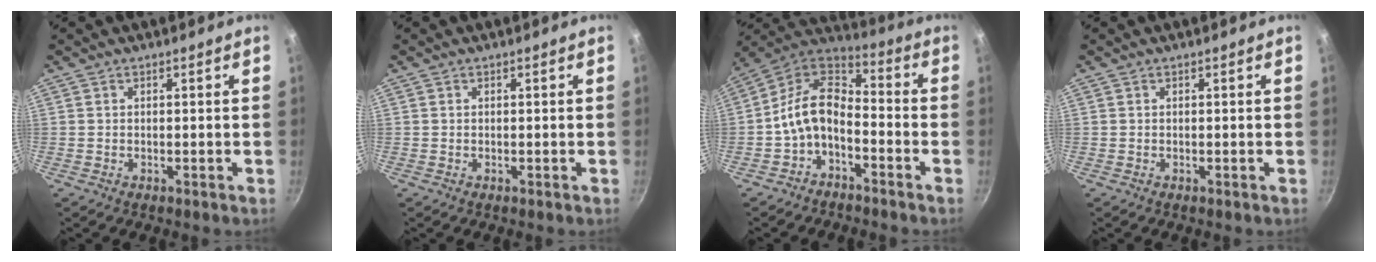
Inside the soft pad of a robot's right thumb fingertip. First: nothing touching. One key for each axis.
{"total": 0.0}
{"total": 11.9, "fx": -4.3, "fy": 7.4, "fz": 8.3, "tx": -0.149, "ty": 0.068, "tz": -0.096}
{"total": 0.0}